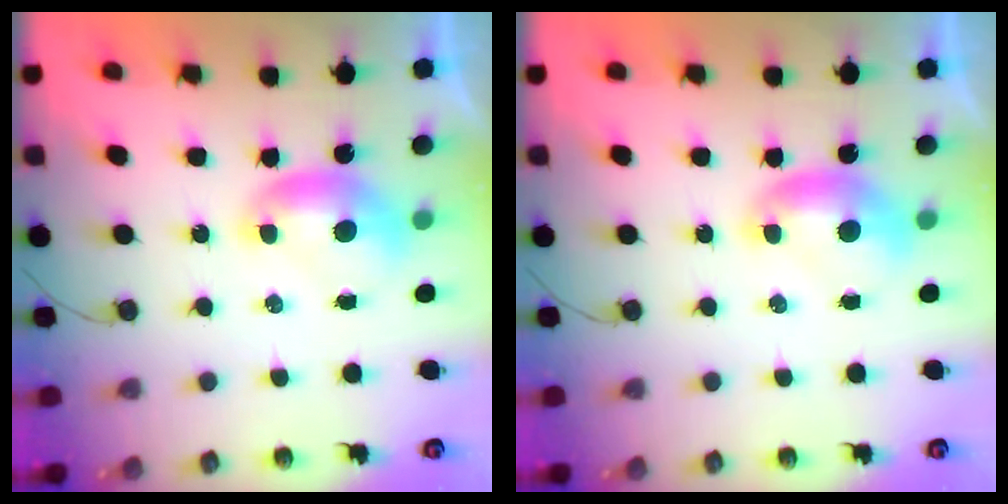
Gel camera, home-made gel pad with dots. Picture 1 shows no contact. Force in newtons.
{"total": 0.0}